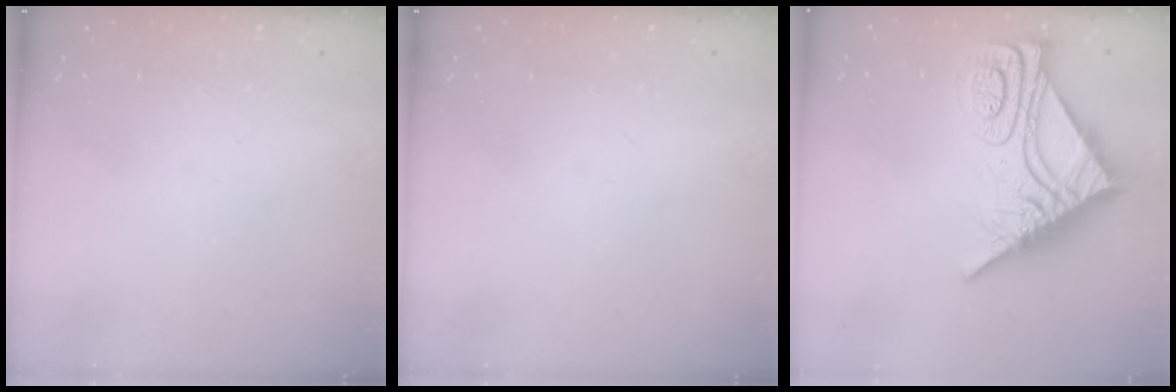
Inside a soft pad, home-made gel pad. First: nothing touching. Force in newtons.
{"total": 0.0}
{"total": 15.3, "press": 15.3, "slide": 1.3}